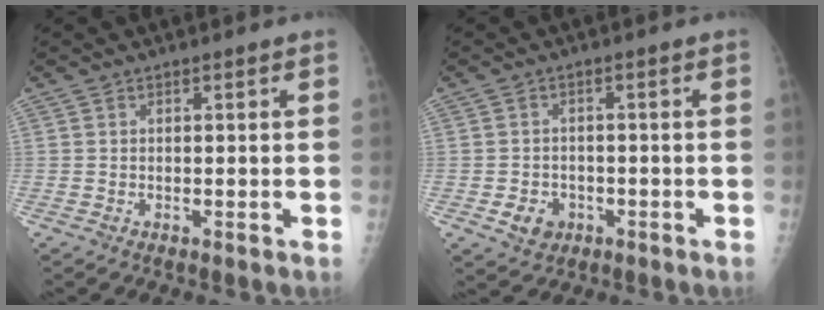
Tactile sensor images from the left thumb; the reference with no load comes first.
{"total": 4.3, "force": [-1.6, 3.5, 1.7], "torque": [-0.015, 0.006, -0.018]}